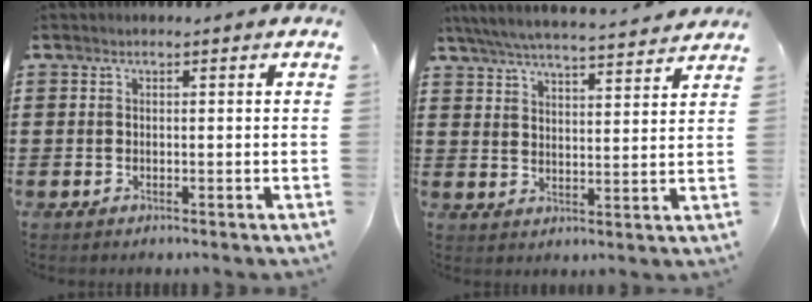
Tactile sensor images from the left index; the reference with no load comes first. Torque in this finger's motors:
{"motor_torque": [1.10, -1.03, 0.27, 0.11]}